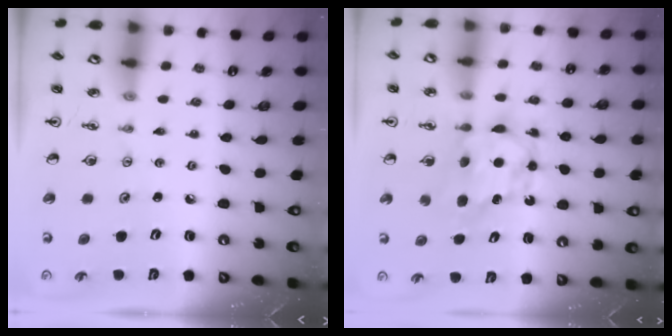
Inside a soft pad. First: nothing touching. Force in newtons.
{"total": 6.3, "press": 6.3, "slide": 0.5}